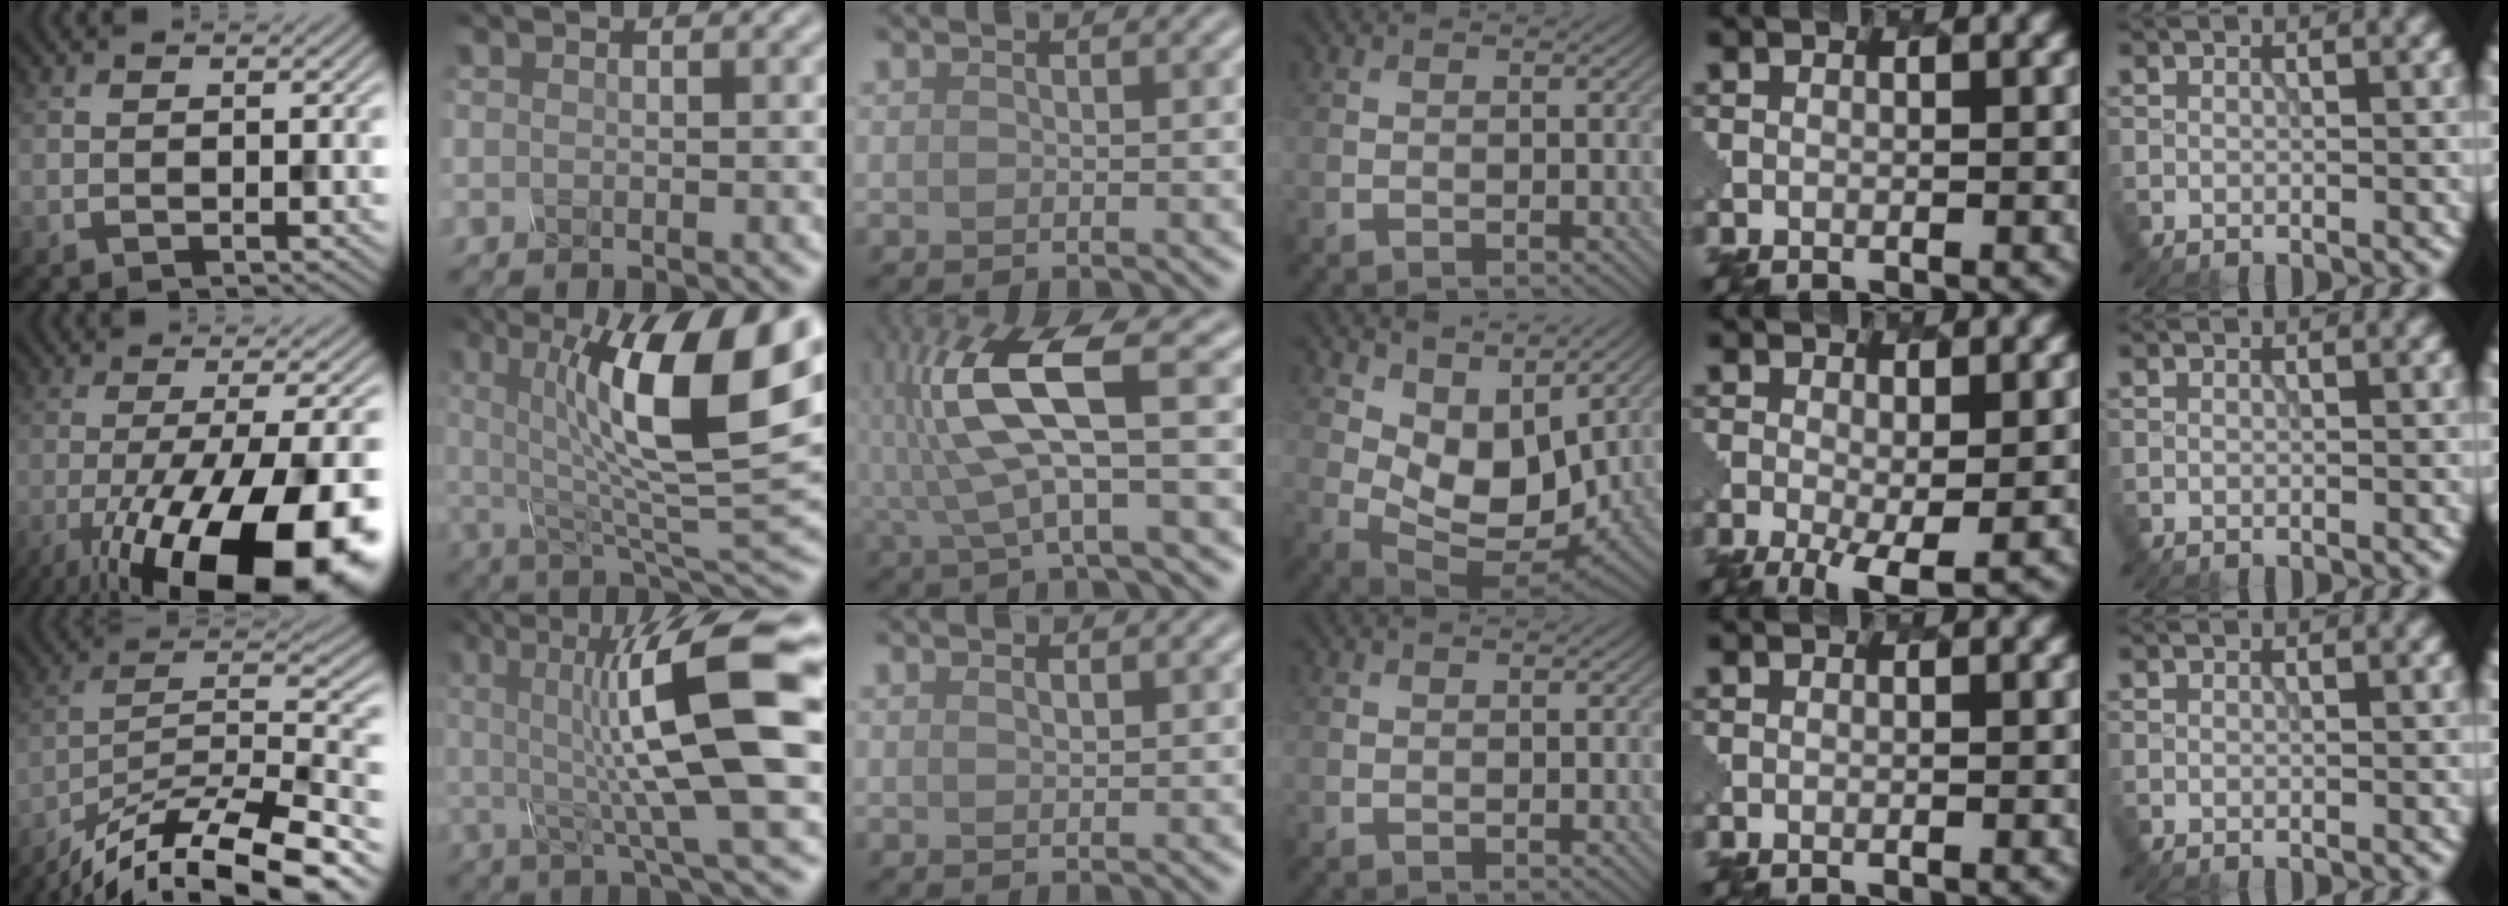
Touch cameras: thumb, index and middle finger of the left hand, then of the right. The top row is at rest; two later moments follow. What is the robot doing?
{"motion": "screw", "object": "spray bottle"}